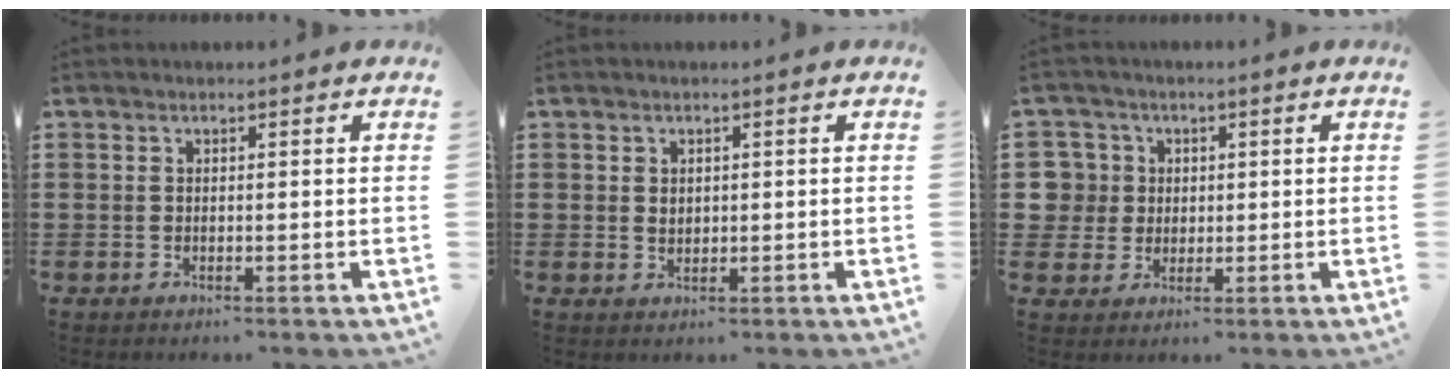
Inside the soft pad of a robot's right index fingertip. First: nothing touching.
{"total": 1.3, "force": [0.2, 0.9, 0.8], "torque": [-0.018, 0.005, 0.004]}
{"total": 5.0, "force": [0.7, 4.9, 0.7], "torque": [-0.045, 0.015, 0.008]}